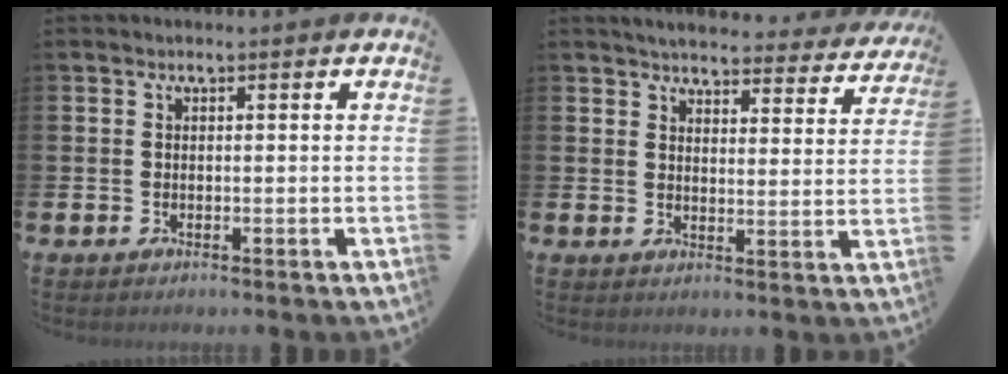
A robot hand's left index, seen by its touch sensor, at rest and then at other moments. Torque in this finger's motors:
{"motor_torque": [0.98, -1.16, 0.26, 0.08]}